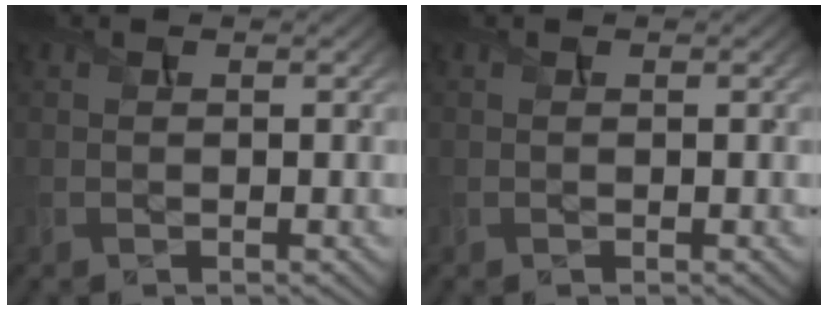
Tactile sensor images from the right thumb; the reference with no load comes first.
{"total": 0.0}